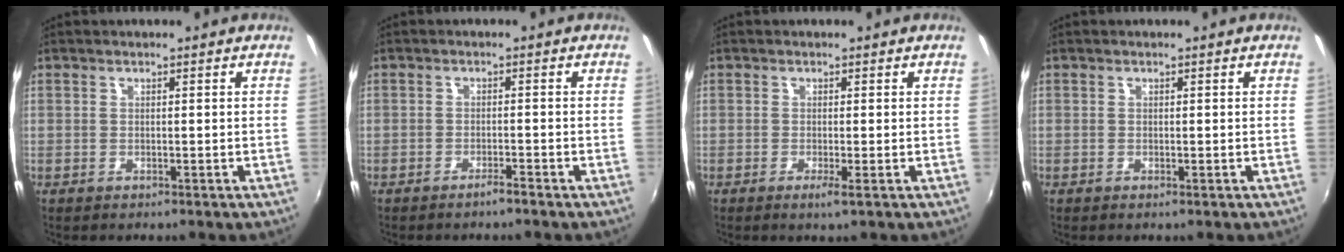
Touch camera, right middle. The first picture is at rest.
{"total": 1.5, "force": [-1.4, -0.2, 0.7], "torque": [-0.017, 0.001, -0.023]}
{"total": 1.4, "force": [-0.5, -0.4, 1.2], "torque": [-0.025, -0.004, -0.010]}
{"total": 0.0}